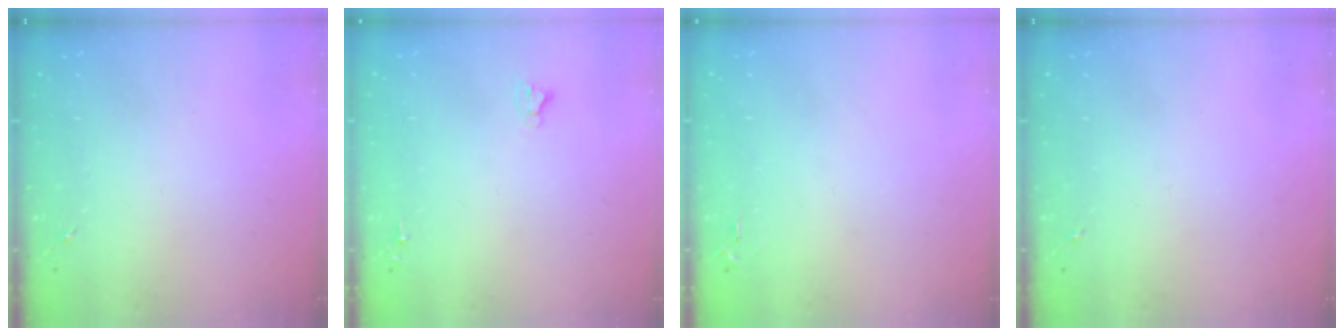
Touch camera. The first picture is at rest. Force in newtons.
{"total": 2.7, "press": 2.7, "slide": 0.2}
{"total": 2.6, "press": 2.6, "slide": 0.4}
{"total": 0.0}